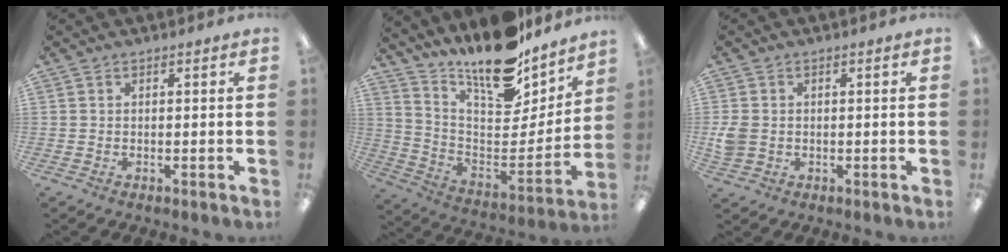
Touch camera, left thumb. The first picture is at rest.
{"total": 17.1, "force": [15.4, 4.7, 5.8], "torque": [-0.092, -0.137, 0.266]}
{"total": 3.9, "force": [-0.1, 3.3, 2.1], "torque": [-0.036, 0.002, -0.002]}